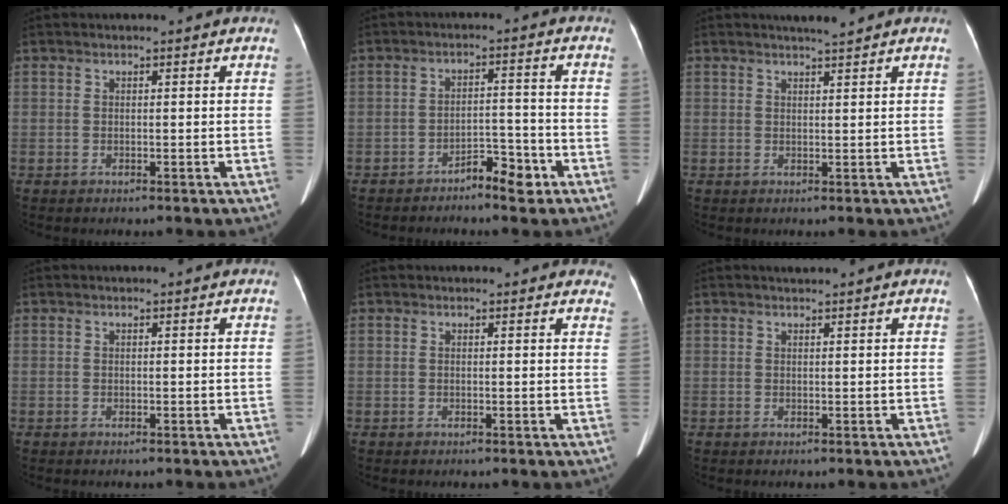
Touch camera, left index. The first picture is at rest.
{"total": 4.6, "force": [-3.5, 1.4, 2.6], "torque": [-0.038, 0.008, -0.056]}
{"total": 2.2, "force": [1.9, -0.1, 0.9], "torque": [-0.011, 0.002, 0.032]}
{"total": 0.0}
{"total": 4.2, "force": [3.8, 1.4, 1.1], "torque": [0.007, -0.003, 0.021]}
{"total": 0.7, "force": [0.6, -0.2, 0.1], "torque": [-0.004, 0.006, 0.016]}